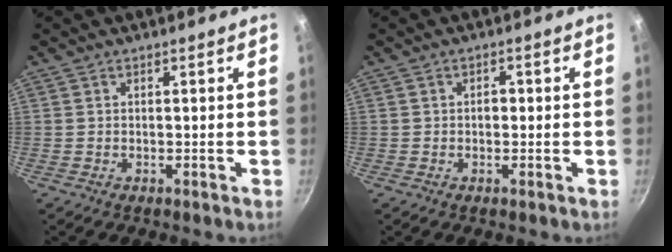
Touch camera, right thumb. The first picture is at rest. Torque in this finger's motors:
{"motor_torque": [-0.03, 0.21, 0.78, 0.15, -0.02]}